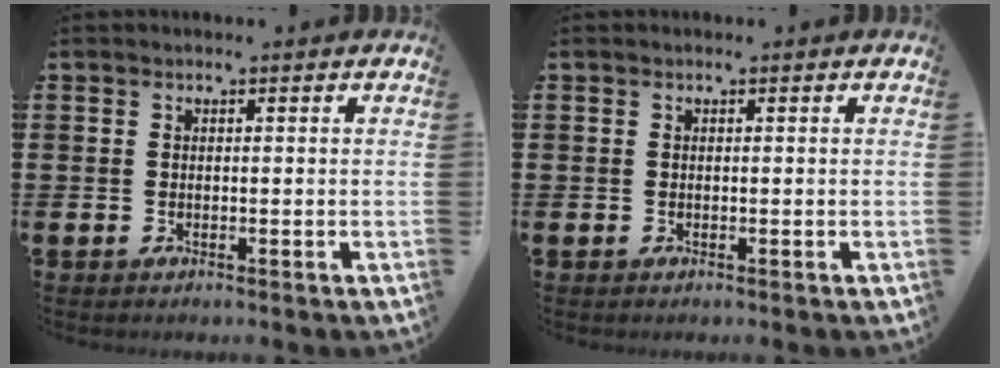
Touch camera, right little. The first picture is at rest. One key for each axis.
{"total": 0.0}